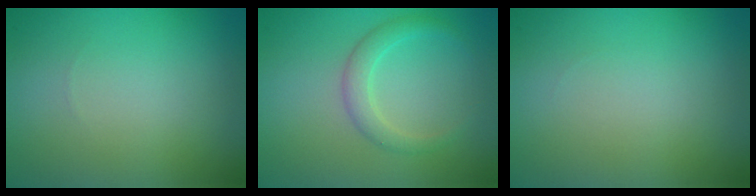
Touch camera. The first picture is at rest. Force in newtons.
{"total": 2.0, "press": 2.0, "slide": 0.1}
{"total": 0.0}